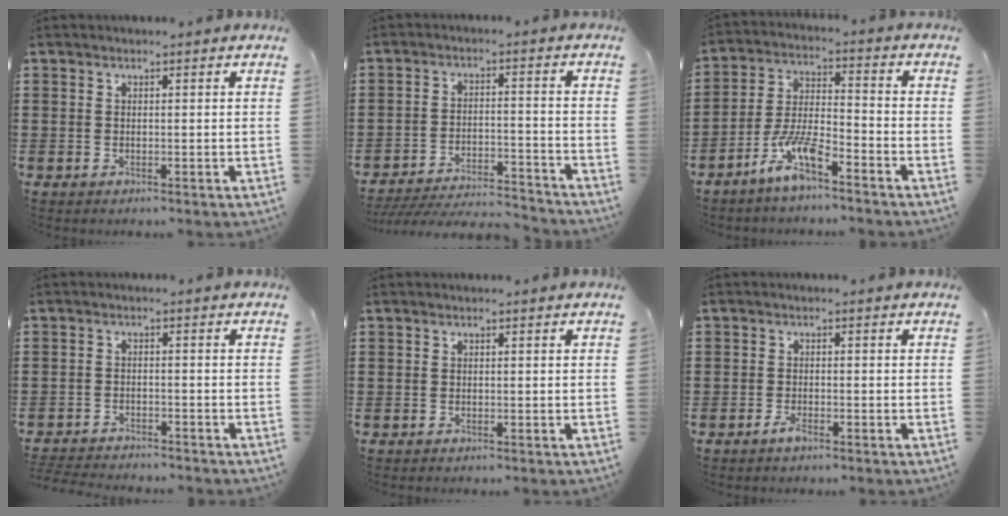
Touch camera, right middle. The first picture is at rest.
{"total": 5.0, "force": [-4.8, 0.4, 1.2], "torque": [-0.035, -0.004, -0.102]}
{"total": 7.4, "force": [-5.3, 1.6, 5.0], "torque": [-0.109, -0.003, -0.102]}
{"total": 2.8, "force": [-2.8, 0.1, 0.0], "torque": [-0.006, -0.003, -0.060]}
{"total": 0.0}
{"total": 1.7, "force": [-1.3, 0.7, 0.8], "torque": [-0.025, -0.003, -0.027]}